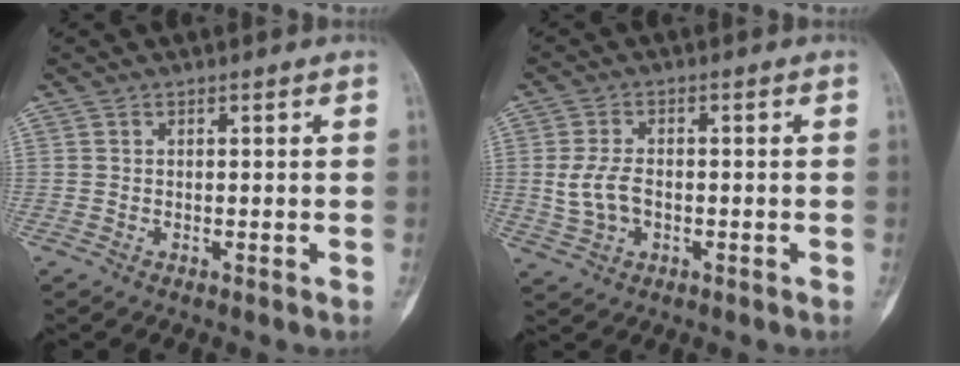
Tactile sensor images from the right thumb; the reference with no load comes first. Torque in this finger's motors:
{"motor_torque": [0.02, 0.00, 0.61, -0.12, 0.01]}